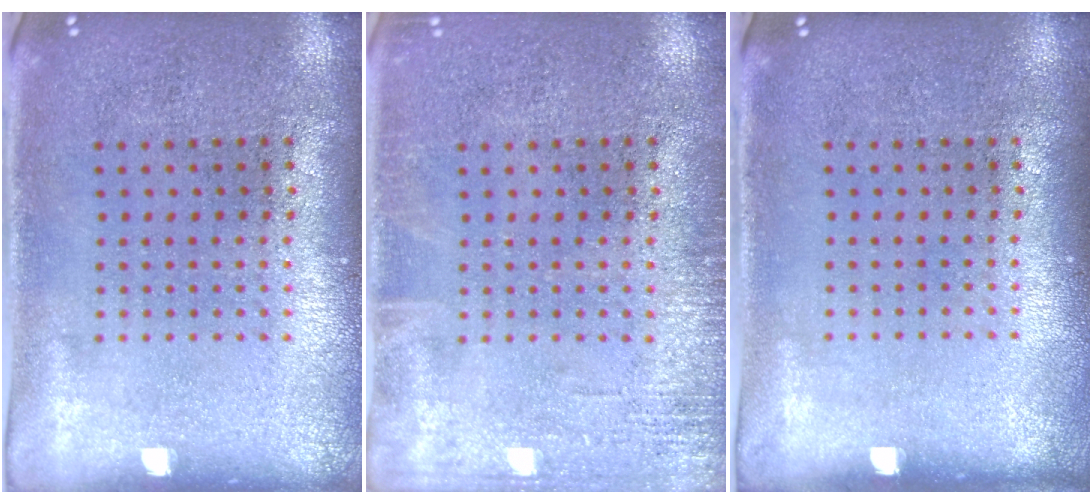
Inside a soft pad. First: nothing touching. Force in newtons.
{"total": 1.9, "press": 1.9, "slide": 0.2}
{"total": 0.0}